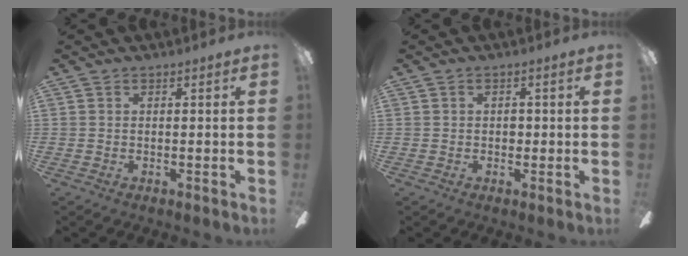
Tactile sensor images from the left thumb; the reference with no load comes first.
{"total": 1.7, "force": [0.0, 1.2, 1.2], "torque": [-0.023, 0.006, -0.001]}